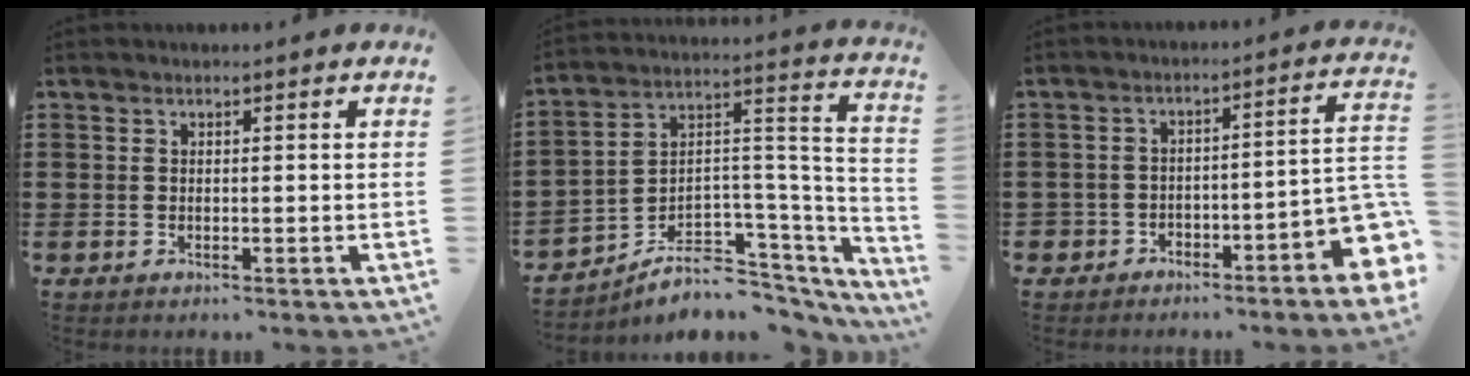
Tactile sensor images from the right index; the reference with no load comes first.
{"total": 6.1, "force": [-3.9, 4.1, 2.4], "torque": [-0.051, -0.007, -0.066]}
{"total": 4.6, "force": [-3.7, 1.3, 2.3], "torque": [-0.038, -0.006, -0.074]}